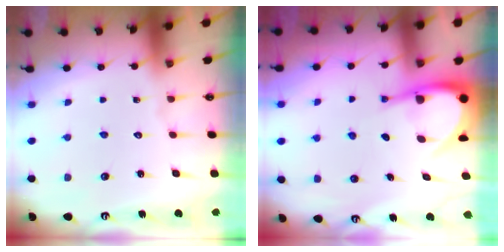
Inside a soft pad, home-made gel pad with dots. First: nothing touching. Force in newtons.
{"total": 7.7, "press": 7.6, "slide": 0.9}